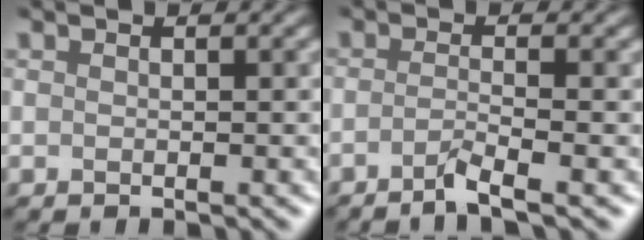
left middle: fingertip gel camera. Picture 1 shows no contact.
{"total": 2.2, "force": [-1.9, -0.8, 0.6], "torque": [-0.023, -0.003, -0.041]}